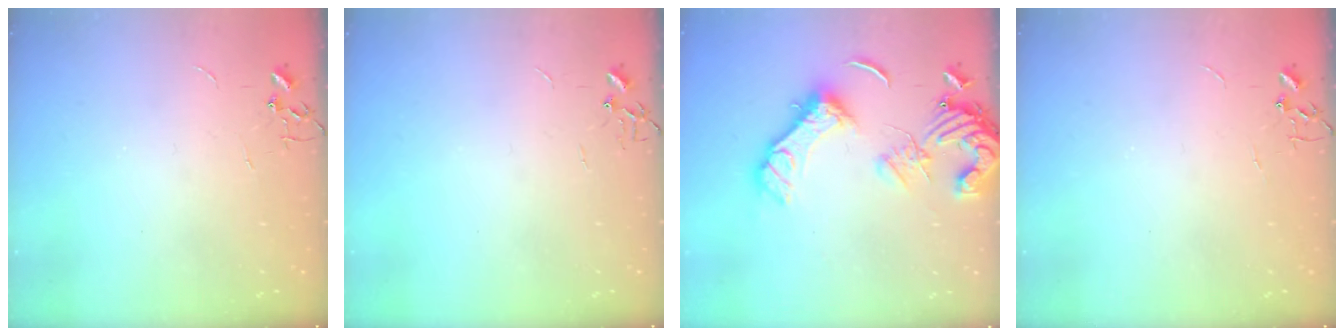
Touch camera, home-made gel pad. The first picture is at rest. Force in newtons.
{"total": 0.0}
{"total": 16.9, "press": 16.8, "slide": 2.3}
{"total": 0.0}